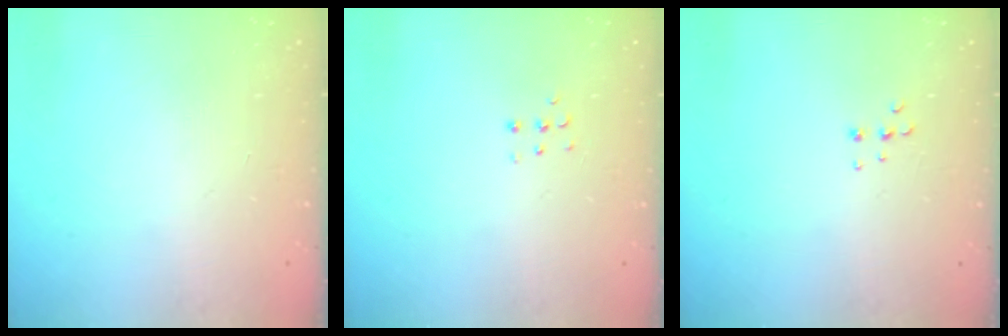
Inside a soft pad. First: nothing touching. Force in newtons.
{"total": 3.8, "press": 3.8, "slide": 0.6}
{"total": 5.1, "press": 5.0, "slide": 0.7}